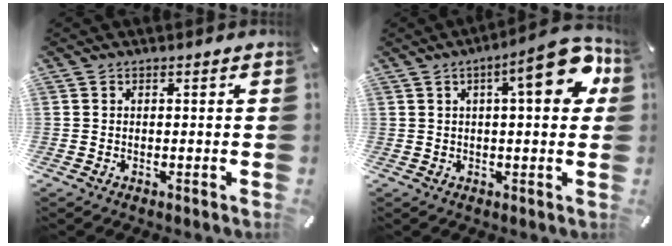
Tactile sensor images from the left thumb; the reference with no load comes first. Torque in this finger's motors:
{"motor_torque": [0.26, 0.27, 0.17, -0.28, 0.21]}